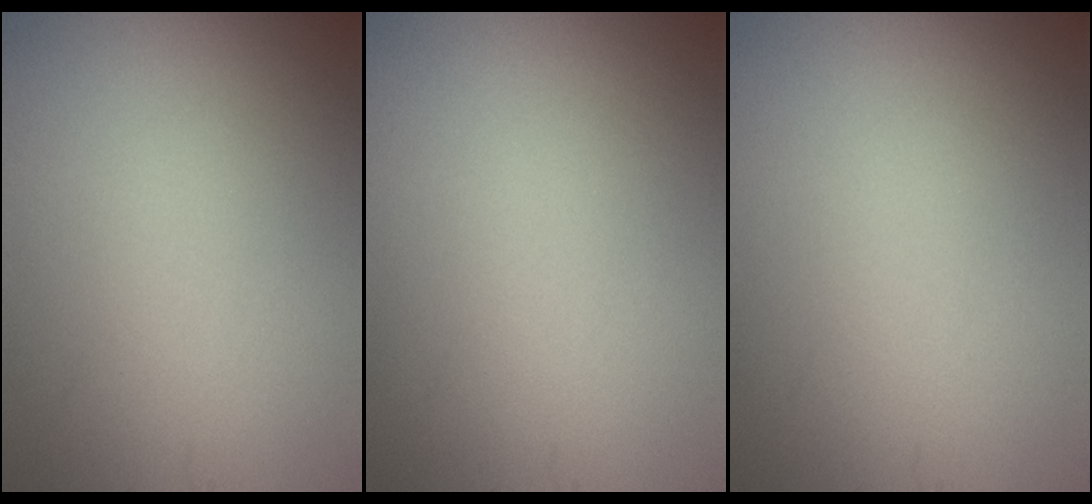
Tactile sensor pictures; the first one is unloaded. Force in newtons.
{"total": 0.0}
{"total": 0.0}